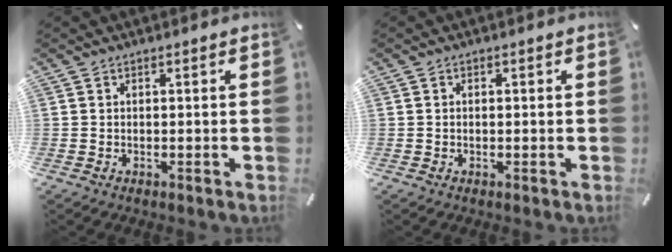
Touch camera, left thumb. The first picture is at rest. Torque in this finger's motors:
{"motor_torque": [-0.07, -0.32, -0.01, 0.13, -0.07]}